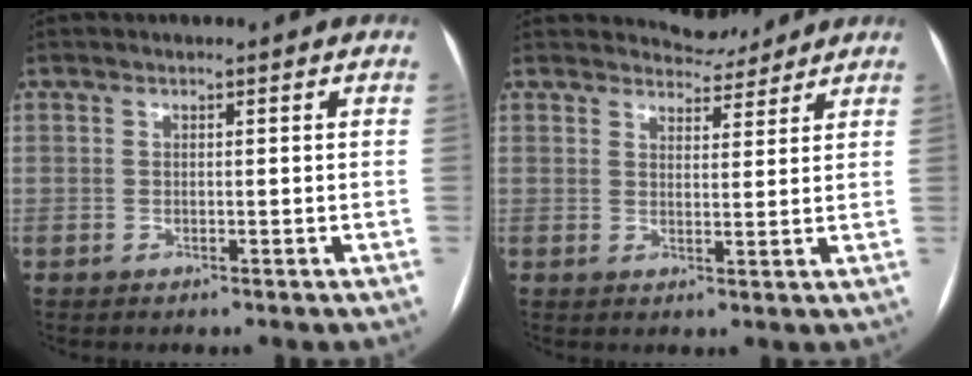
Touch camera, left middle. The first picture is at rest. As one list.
[{"total": 4.3, "force": [4.2, 1.0, -0.3], "torque": [0.000, -0.001, 0.057]}]